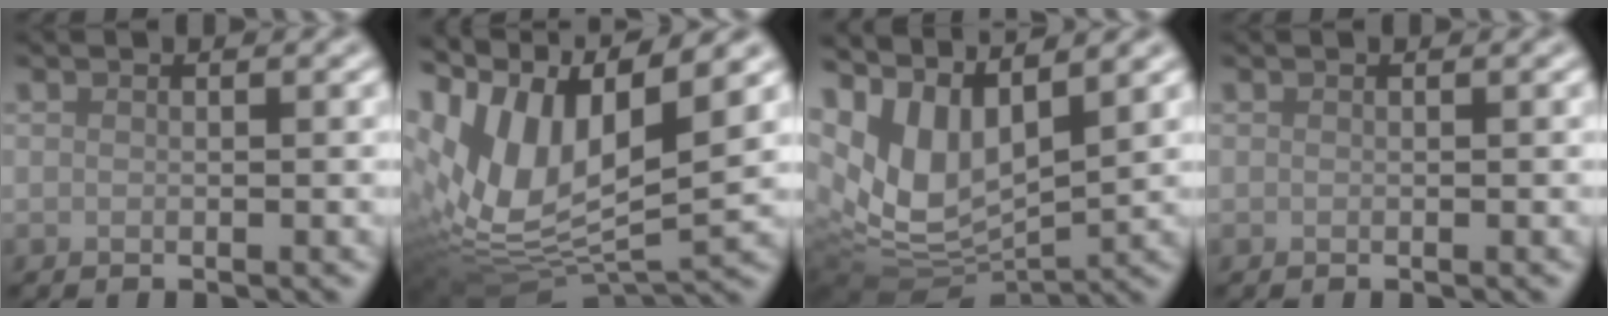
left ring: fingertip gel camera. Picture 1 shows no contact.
{"total": 13.5, "force": [4.3, 6.3, 11.2], "torque": [-0.236, 0.010, 0.082]}
{"total": 11.9, "force": [4.0, 7.0, 8.8], "torque": [-0.171, 0.009, 0.100]}
{"total": 0.0}